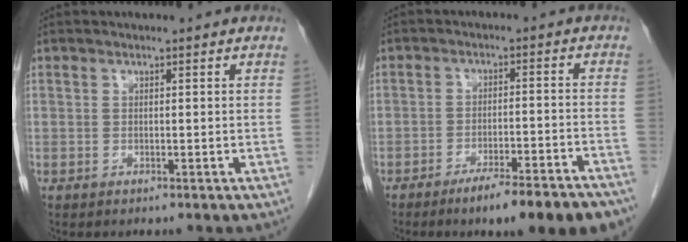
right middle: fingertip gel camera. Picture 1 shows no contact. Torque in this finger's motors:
{"motor_torque": [1.12, -1.02, 0.13, 0.07]}